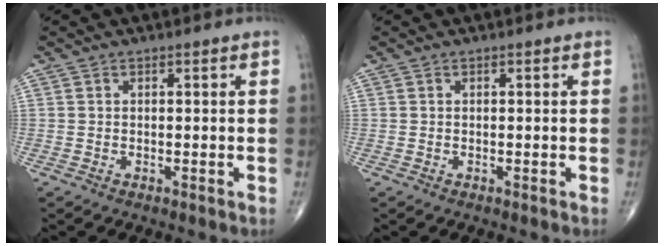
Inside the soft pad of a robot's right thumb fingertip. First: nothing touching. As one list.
[{"total": 0.0}]